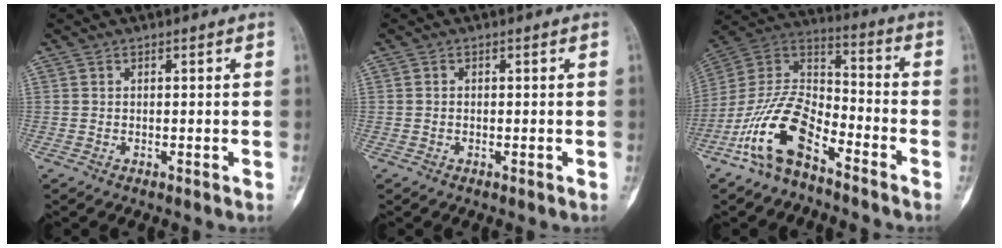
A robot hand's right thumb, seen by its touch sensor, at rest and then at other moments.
{"total": 0.6, "force": [0.0, 0.4, 0.4], "torque": [-0.011, 0.002, 0.000]}
{"total": 15.4, "force": [-9.1, 7.2, 10.2], "torque": [-0.186, 0.074, -0.182]}